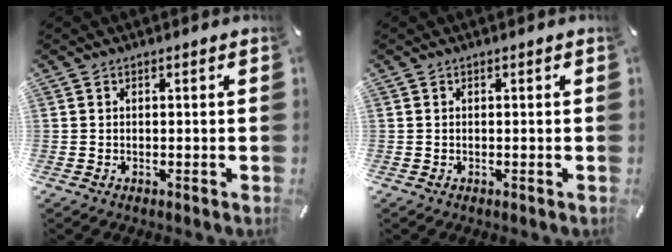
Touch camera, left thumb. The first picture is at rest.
{"total": 0.0}